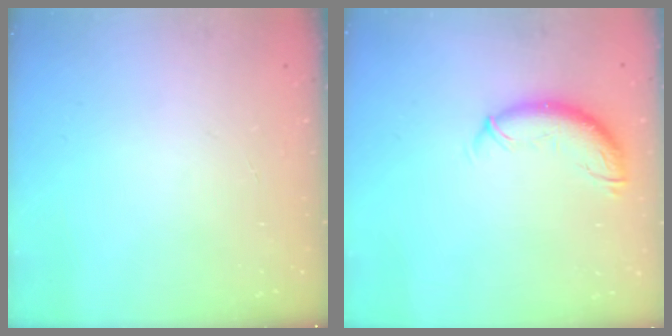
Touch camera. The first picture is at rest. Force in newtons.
{"total": 9.7, "press": 9.7, "slide": 0.9}